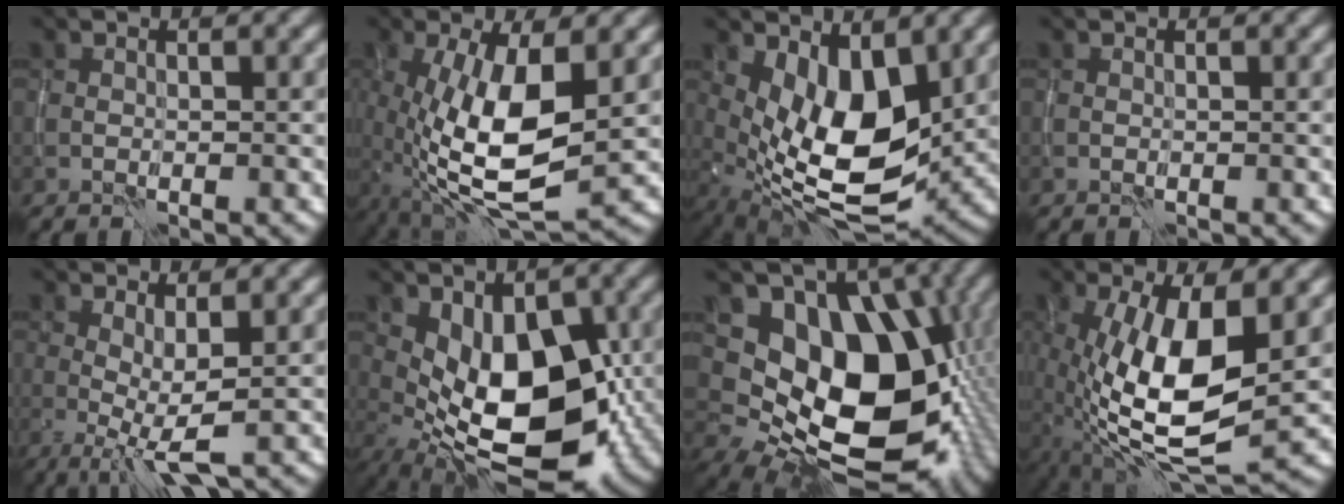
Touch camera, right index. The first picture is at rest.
{"total": 10.4, "force": [-0.8, 3.9, 9.6], "torque": [-0.195, -0.014, -0.015]}
{"total": 7.7, "force": [1.2, 3.8, 6.6], "torque": [-0.127, -0.016, 0.026]}
{"total": 0.0}
{"total": 4.0, "force": [-0.4, 1.0, 3.9], "torque": [-0.066, -0.009, -0.007]}
{"total": 10.8, "force": [-1.1, 6.1, 8.9], "torque": [-0.142, -0.008, -0.016]}
{"total": 15.3, "force": [0.9, 10.9, 10.7], "torque": [-0.149, -0.014, 0.018]}
{"total": 11.7, "force": [-0.8, 4.4, 10.8], "torque": [-0.208, -0.009, -0.020]}